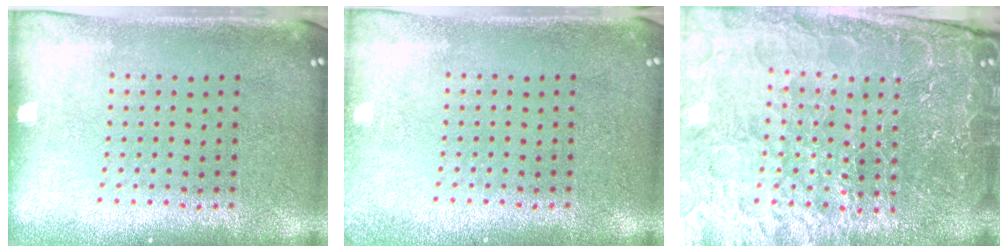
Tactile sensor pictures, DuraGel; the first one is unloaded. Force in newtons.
{"total": 1.1, "press": 1.1, "slide": 0.1}
{"total": 5.7, "press": 5.1, "slide": 2.4}